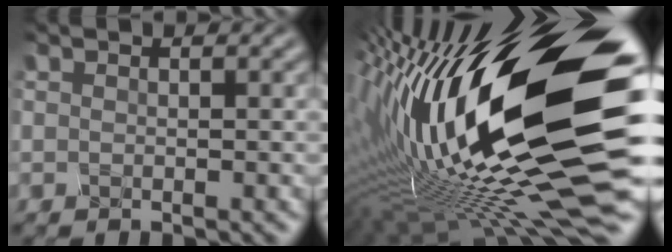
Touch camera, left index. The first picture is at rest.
{"total": 20.7, "force": [-1.5, 5.3, 20.0], "torque": [-0.371, -0.021, -0.020]}